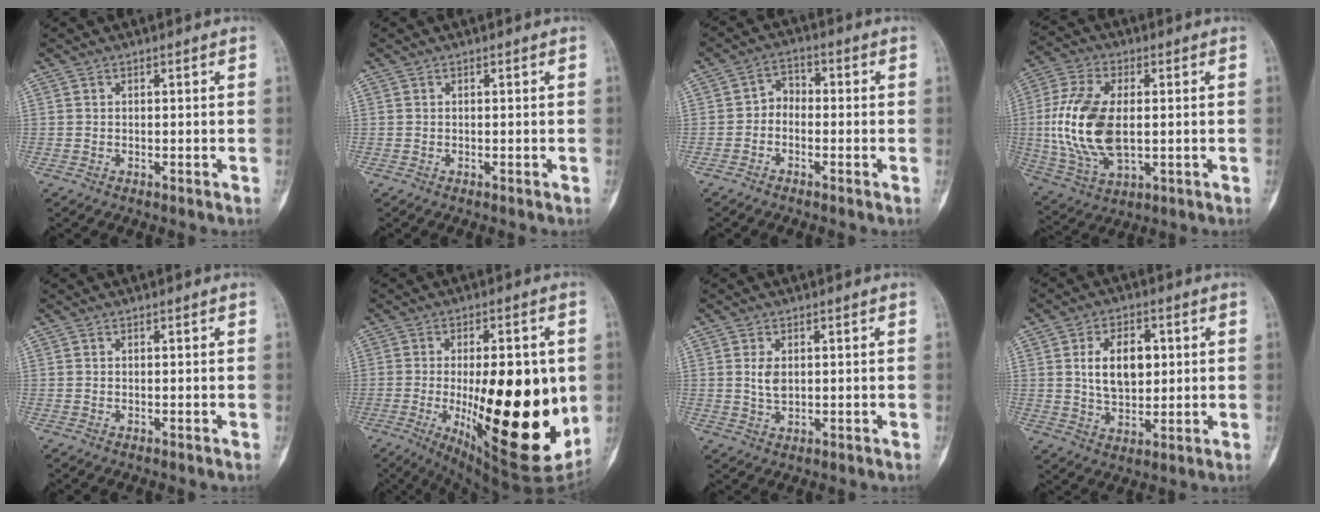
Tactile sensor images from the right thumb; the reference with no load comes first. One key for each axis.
{"total": 0.0}
{"total": 3.8, "fx": -1.1, "fy": 2.9, "fz": 2.1, "tx": -0.016, "ty": 0.024, "tz": -0.034}
{"total": 16.5, "fx": 0.2, "fy": 9.1, "fz": 13.8, "tx": -0.290, "ty": -0.005, "tz": 0.012}
{"total": 0.0}
{"total": 28.5, "fx": -2.9, "fy": 10.5, "fz": 26.3, "tx": -0.335, "ty": -0.038, "tz": -0.014}
{"total": 3.2, "fx": 0.6, "fy": 2.0, "fz": 2.4, "tx": -0.041, "ty": -0.005, "tz": 0.017}
{"total": 9.8, "fx": 1.9, "fy": 6.1, "fz": 7.4, "tx": -0.101, "ty": -0.005, "tz": 0.038}